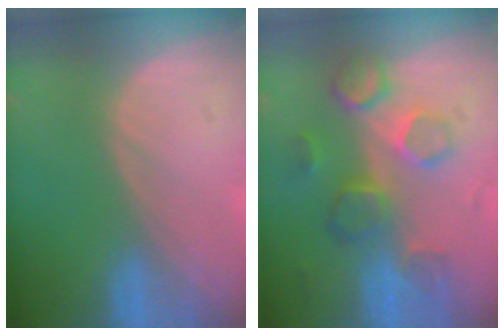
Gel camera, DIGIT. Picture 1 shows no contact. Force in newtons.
{"total": 8.7, "press": 8.0, "slide": 3.5}